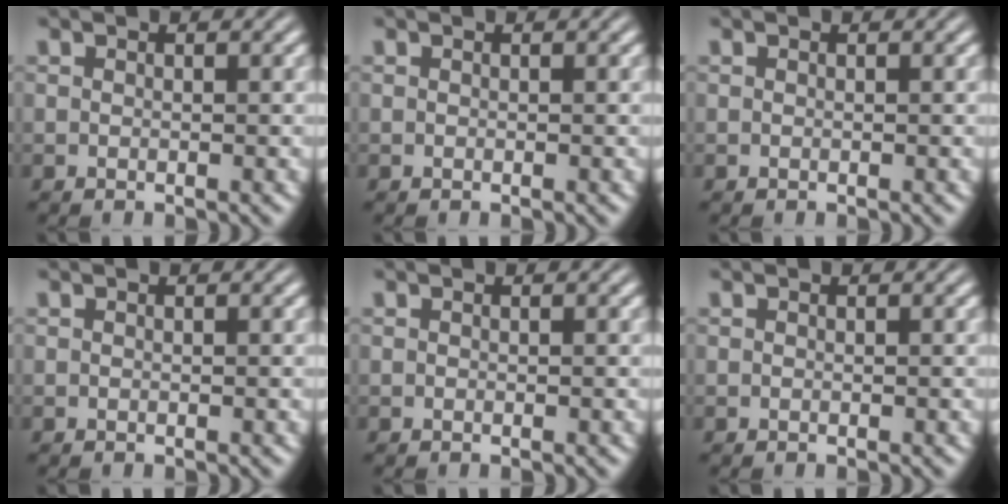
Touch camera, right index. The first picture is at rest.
{"total": 0.0}
{"total": 0.0}
{"total": 0.0}
{"total": 0.0}
{"total": 0.0}